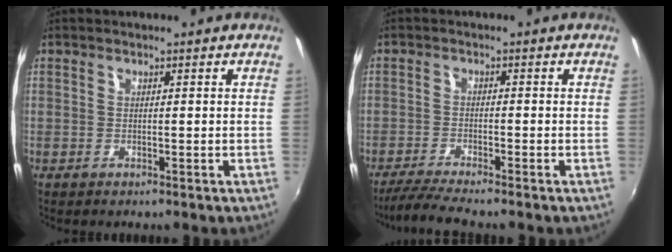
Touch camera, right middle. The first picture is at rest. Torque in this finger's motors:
{"motor_torque": [0.74, -0.71, 0.22, 0.12]}